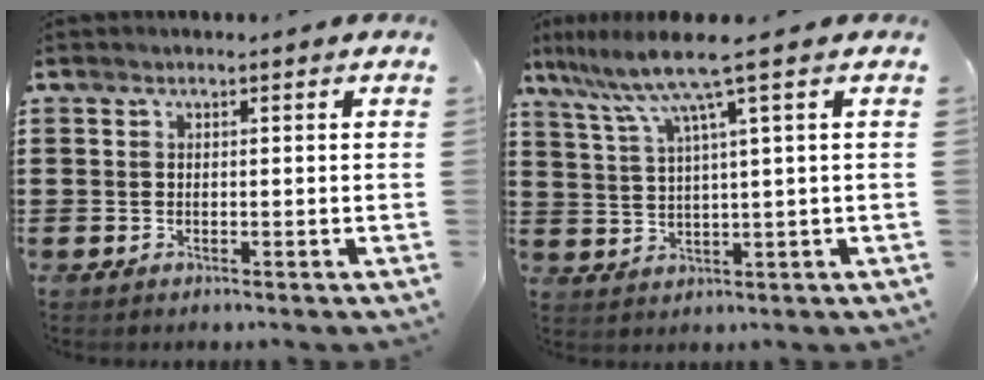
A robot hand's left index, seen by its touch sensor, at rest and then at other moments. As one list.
[{"total": 7.5, "force": [4.2, -0.4, 6.2], "torque": [-0.143, -0.018, 0.066]}]